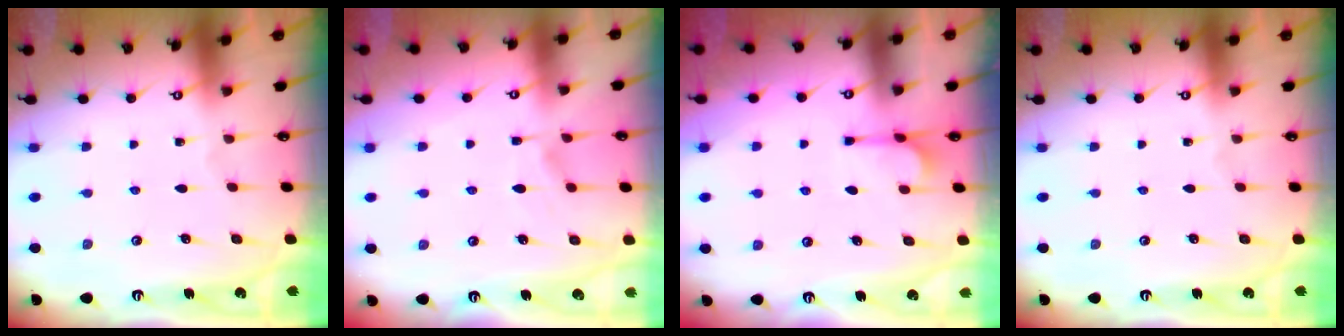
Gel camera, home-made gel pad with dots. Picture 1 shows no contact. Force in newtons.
{"total": 1.6, "press": 1.3, "slide": 1.0}
{"total": 1.4, "press": 0.8, "slide": 1.2}
{"total": 0.0}